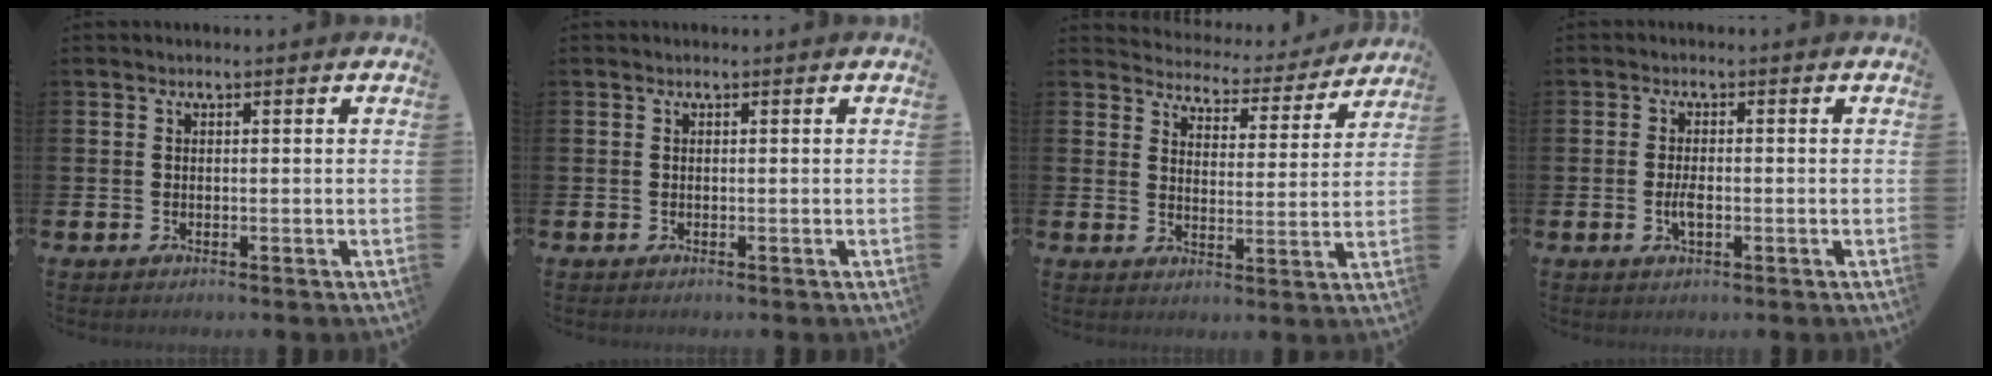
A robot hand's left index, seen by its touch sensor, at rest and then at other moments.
{"total": 0.0}
{"total": 4.2, "force": [4.1, 1.0, 0.1], "torque": [-0.023, -0.040, 0.064]}
{"total": 2.4, "force": [-0.5, 0.9, 2.1], "torque": [-0.038, -0.002, -0.010]}